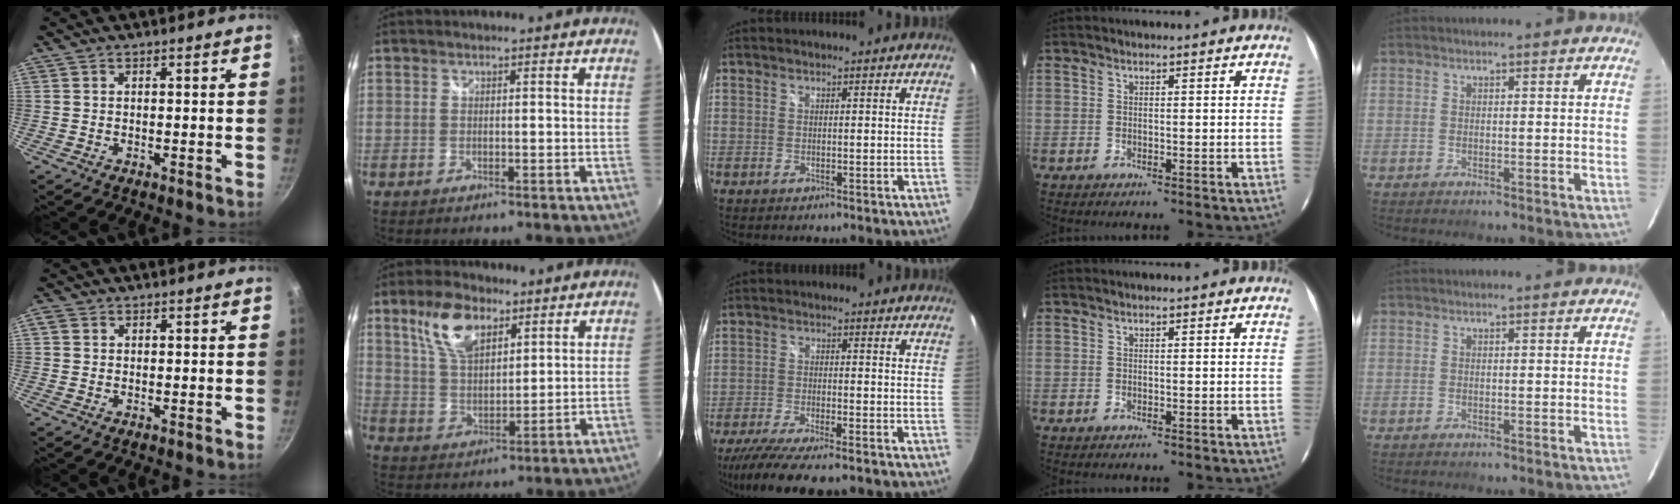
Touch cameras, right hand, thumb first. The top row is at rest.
{"thumb": {"total": 1.2, "force": [0.3, 1.0, 0.6], "torque": [-0.011, -0.001, 0.003]}, "index": {"total": 10.8, "force": [6.0, 5.4, 7.1], "torque": [-0.138, 0.018, 0.121]}, "middle": {"total": 13.2, "force": [-10.9, 2.2, 7.2], "torque": [-0.154, -0.046, -0.178]}}